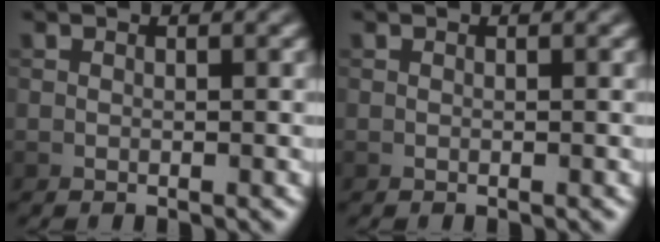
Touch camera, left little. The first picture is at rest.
{"total": 0.0}